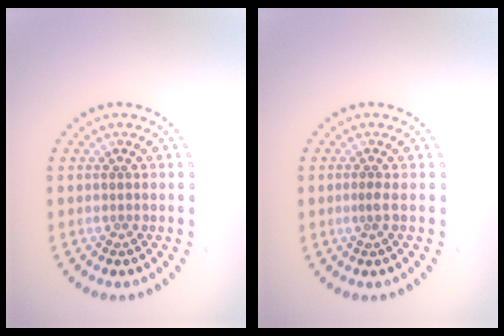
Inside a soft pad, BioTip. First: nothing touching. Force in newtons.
{"total": 0.6, "press": 0.3, "slide": 0.5}